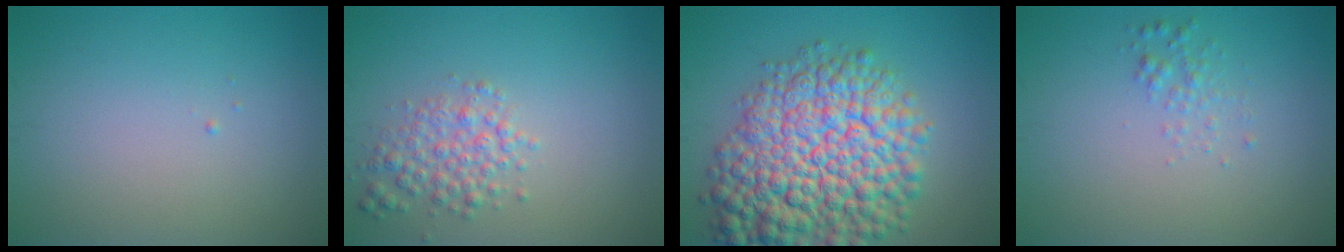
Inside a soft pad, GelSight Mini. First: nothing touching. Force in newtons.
{"total": 2.8, "press": 2.8, "slide": 0.1}
{"total": 12.7, "press": 12.7, "slide": 0.5}
{"total": 1.2, "press": 1.2, "slide": 0.0}